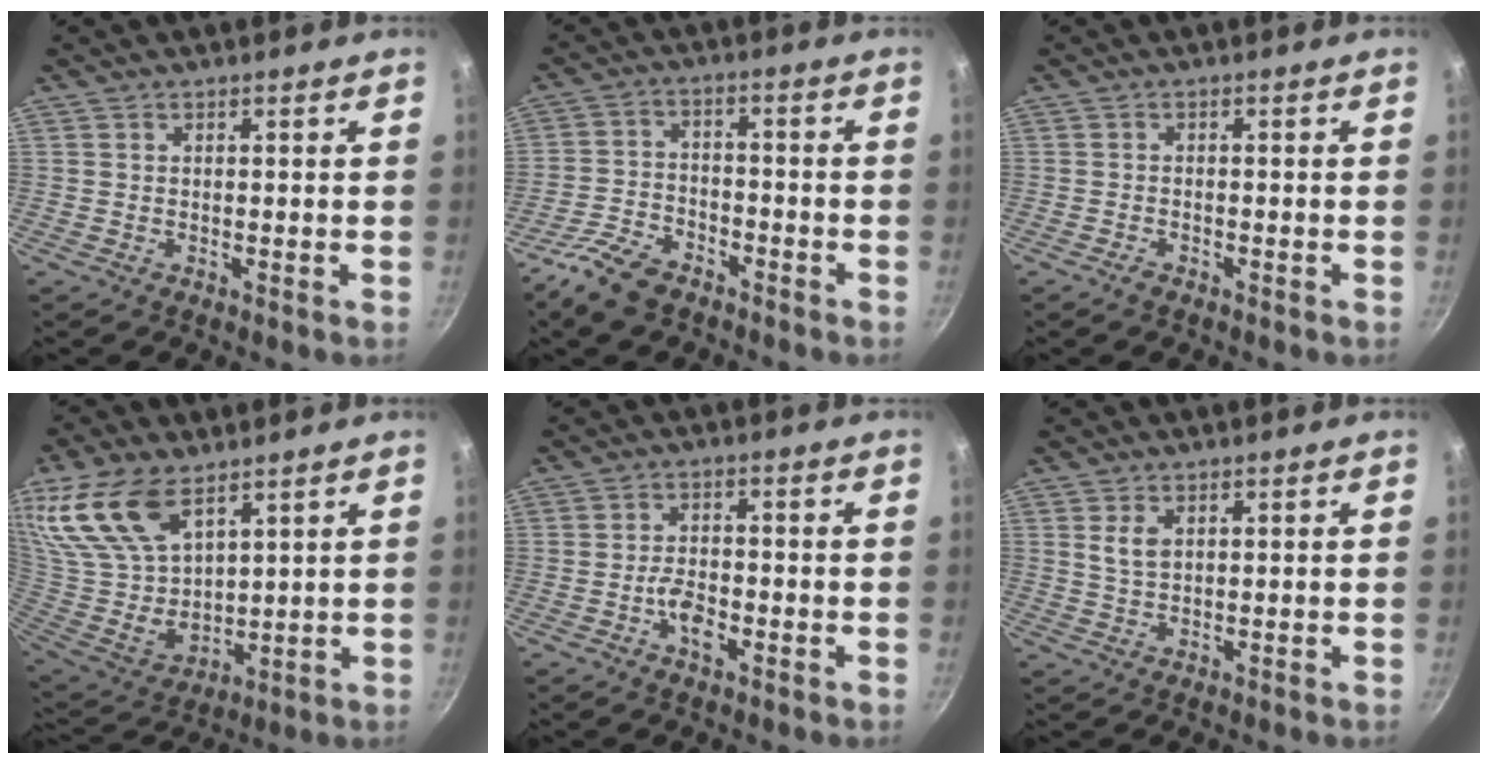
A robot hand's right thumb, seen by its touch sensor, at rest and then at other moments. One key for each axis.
{"total": 8.7, "fx": -6.3, "fy": 4.3, "fz": 4.2, "tx": -0.081, "ty": 0.043, "tz": -0.122}
{"total": 1.5, "fx": -1.2, "fy": 0.6, "fz": 0.7, "tx": -0.020, "ty": 0.011, "tz": -0.022}
{"total": 19.4, "fx": 10.9, "fy": 10.6, "fz": 12.0, "tx": -0.219, "ty": -0.043, "tz": 0.227}
{"total": 5.1, "fx": -2.0, "fy": 2.6, "fz": 3.9, "tx": -0.064, "ty": 0.017, "tz": -0.038}
{"total": 3.4, "fx": 1.2, "fy": 2.0, "fz": 2.4, "tx": -0.042, "ty": -0.006, "tz": 0.025}